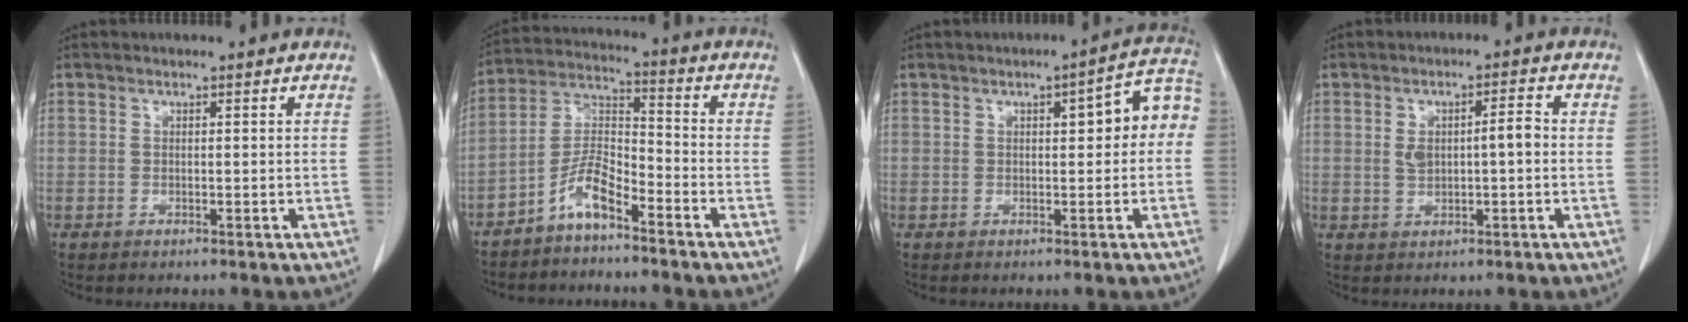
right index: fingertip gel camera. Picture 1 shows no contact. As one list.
[{"total": 7.0, "force": [-4.8, 1.8, 4.7], "torque": [-0.107, 0.010, -0.098]}, {"total": 7.1, "force": [0.9, 2.1, 6.7], "torque": [-0.077, 0.034, 0.005]}, {"total": 5.0, "force": [0.2, 1.6, 4.7], "torque": [-0.088, 0.017, 0.010]}]